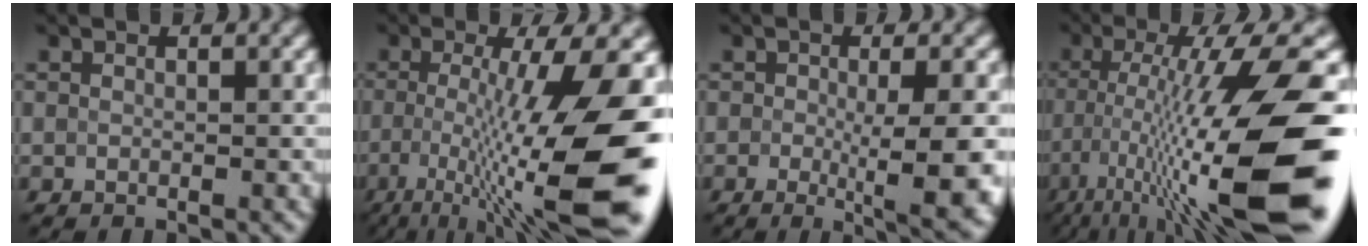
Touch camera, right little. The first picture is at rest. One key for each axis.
{"total": 13.0, "fx": -3.0, "fy": 2.8, "fz": 12.4, "tx": -0.190, "ty": -0.006, "tz": -0.045}
{"total": 6.6, "fx": -1.6, "fy": 1.5, "fz": 6.2, "tx": -0.087, "ty": -0.005, "tz": -0.018}
{"total": 14.4, "fx": -4.8, "fy": 3.2, "fz": 13.2, "tx": -0.217, "ty": 0.008, "tz": -0.075}